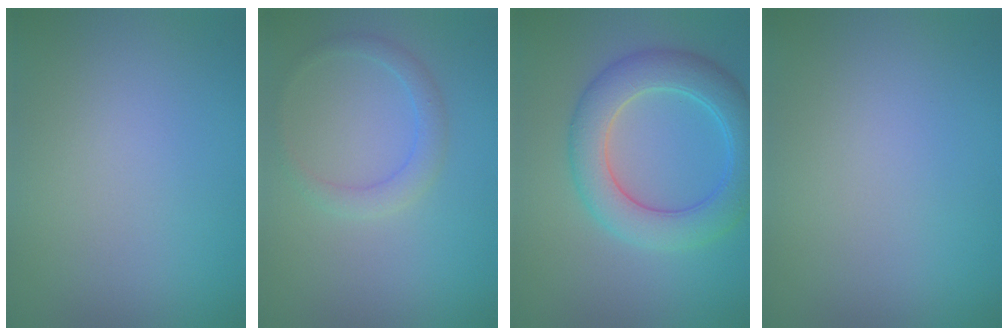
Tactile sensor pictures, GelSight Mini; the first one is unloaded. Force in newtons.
{"total": 1.9, "press": 1.9, "slide": 0.1}
{"total": 6.1, "press": 6.1, "slide": 0.2}
{"total": 0.0}